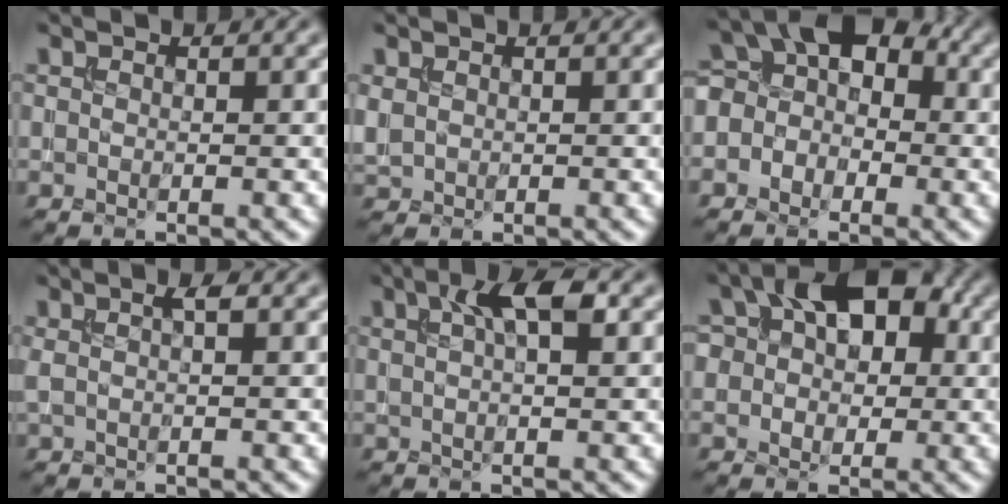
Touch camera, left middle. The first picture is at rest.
{"total": 1.0, "force": [0.3, 0.8, 0.4], "torque": [-0.008, 0.000, 0.017]}
{"total": 6.0, "force": [-0.8, 5.0, 3.3], "torque": [-0.026, 0.032, -0.034]}
{"total": 1.7, "force": [0.5, 0.4, 1.6], "torque": [-0.024, 0.006, 0.010]}
{"total": 4.2, "force": [1.7, 1.2, 3.7], "torque": [-0.057, 0.008, 0.029]}
{"total": 8.4, "force": [2.2, 5.8, 5.7], "torque": [-0.069, 0.029, 0.014]}